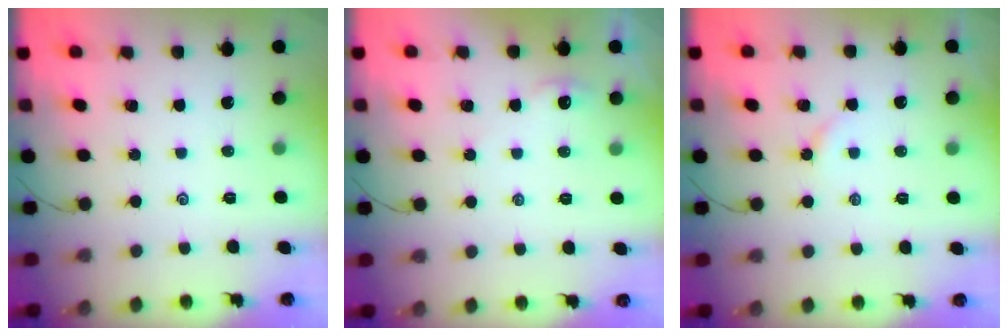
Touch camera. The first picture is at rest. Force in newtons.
{"total": 2.6, "press": 2.6, "slide": 0.3}
{"total": 2.2, "press": 2.2, "slide": 0.3}